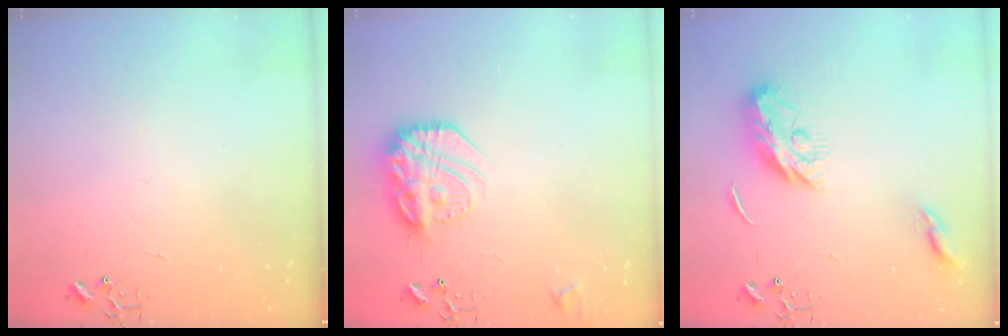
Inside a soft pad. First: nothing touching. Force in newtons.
{"total": 18.9, "press": 18.8, "slide": 1.6}
{"total": 11.1, "press": 11.0, "slide": 0.8}